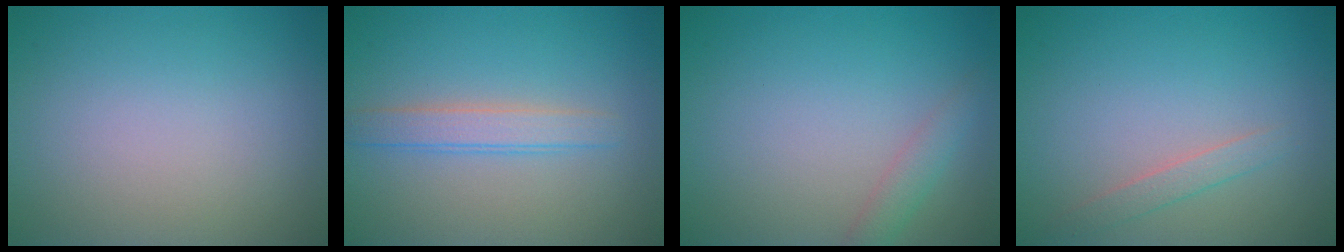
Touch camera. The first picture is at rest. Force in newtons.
{"total": 2.4, "press": 2.4, "slide": 0.2}
{"total": 1.6, "press": 1.6, "slide": 0.0}
{"total": 1.3, "press": 1.3, "slide": 0.1}